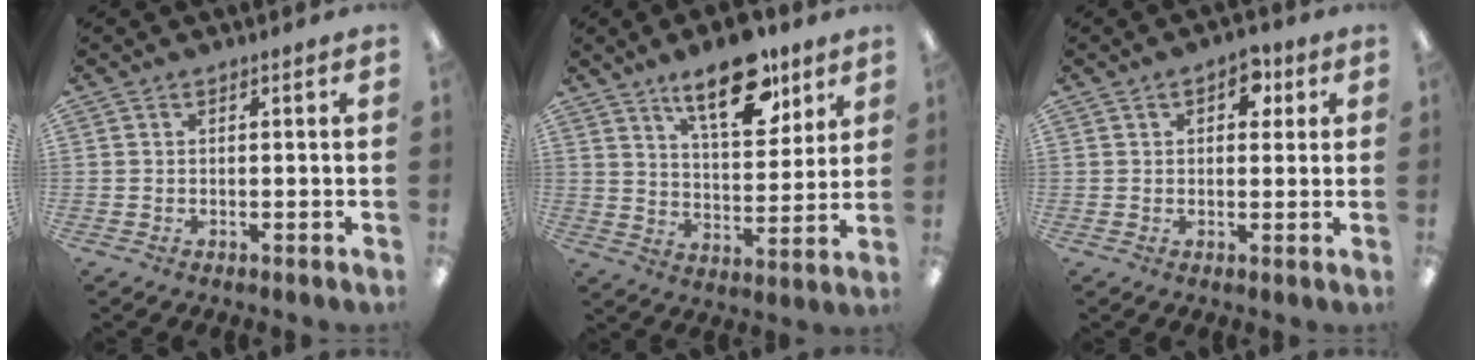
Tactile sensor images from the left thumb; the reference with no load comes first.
{"total": 16.1, "force": [10.6, 6.9, 9.8], "torque": [-0.135, -0.053, 0.178]}
{"total": 5.6, "force": [2.3, 3.3, 3.9], "torque": [-0.041, -0.004, 0.033]}